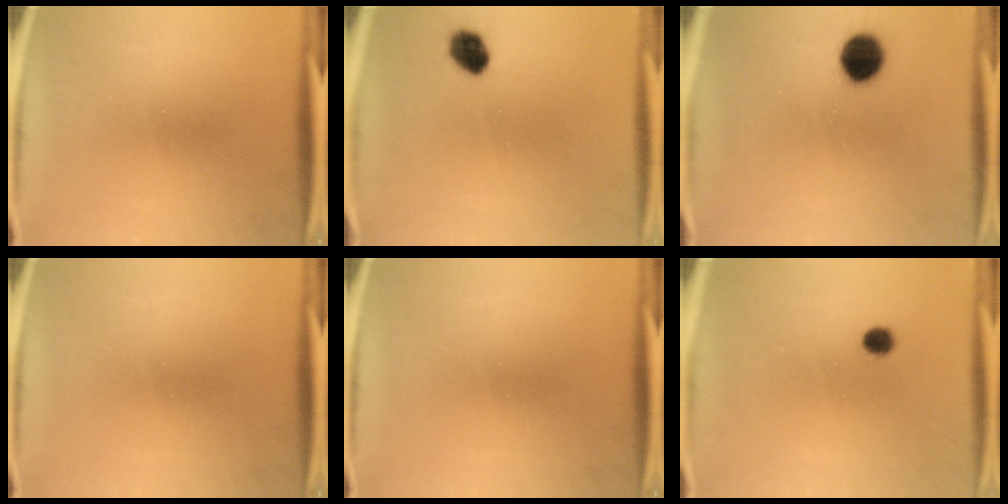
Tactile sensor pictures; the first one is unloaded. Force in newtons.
{"total": 5.5}
{"total": 8.8}
{"total": 0.0}
{"total": 0.0}
{"total": 2.6}